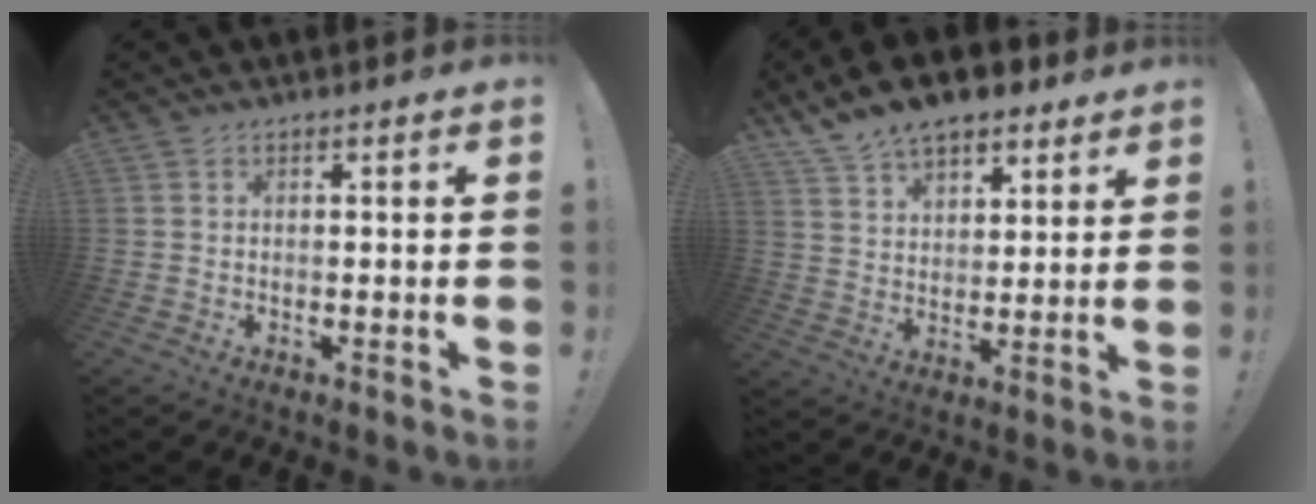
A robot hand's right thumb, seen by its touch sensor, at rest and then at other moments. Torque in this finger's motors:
{"motor_torque": [0.21, 1.38, 0.79, 0.78, 0.21]}